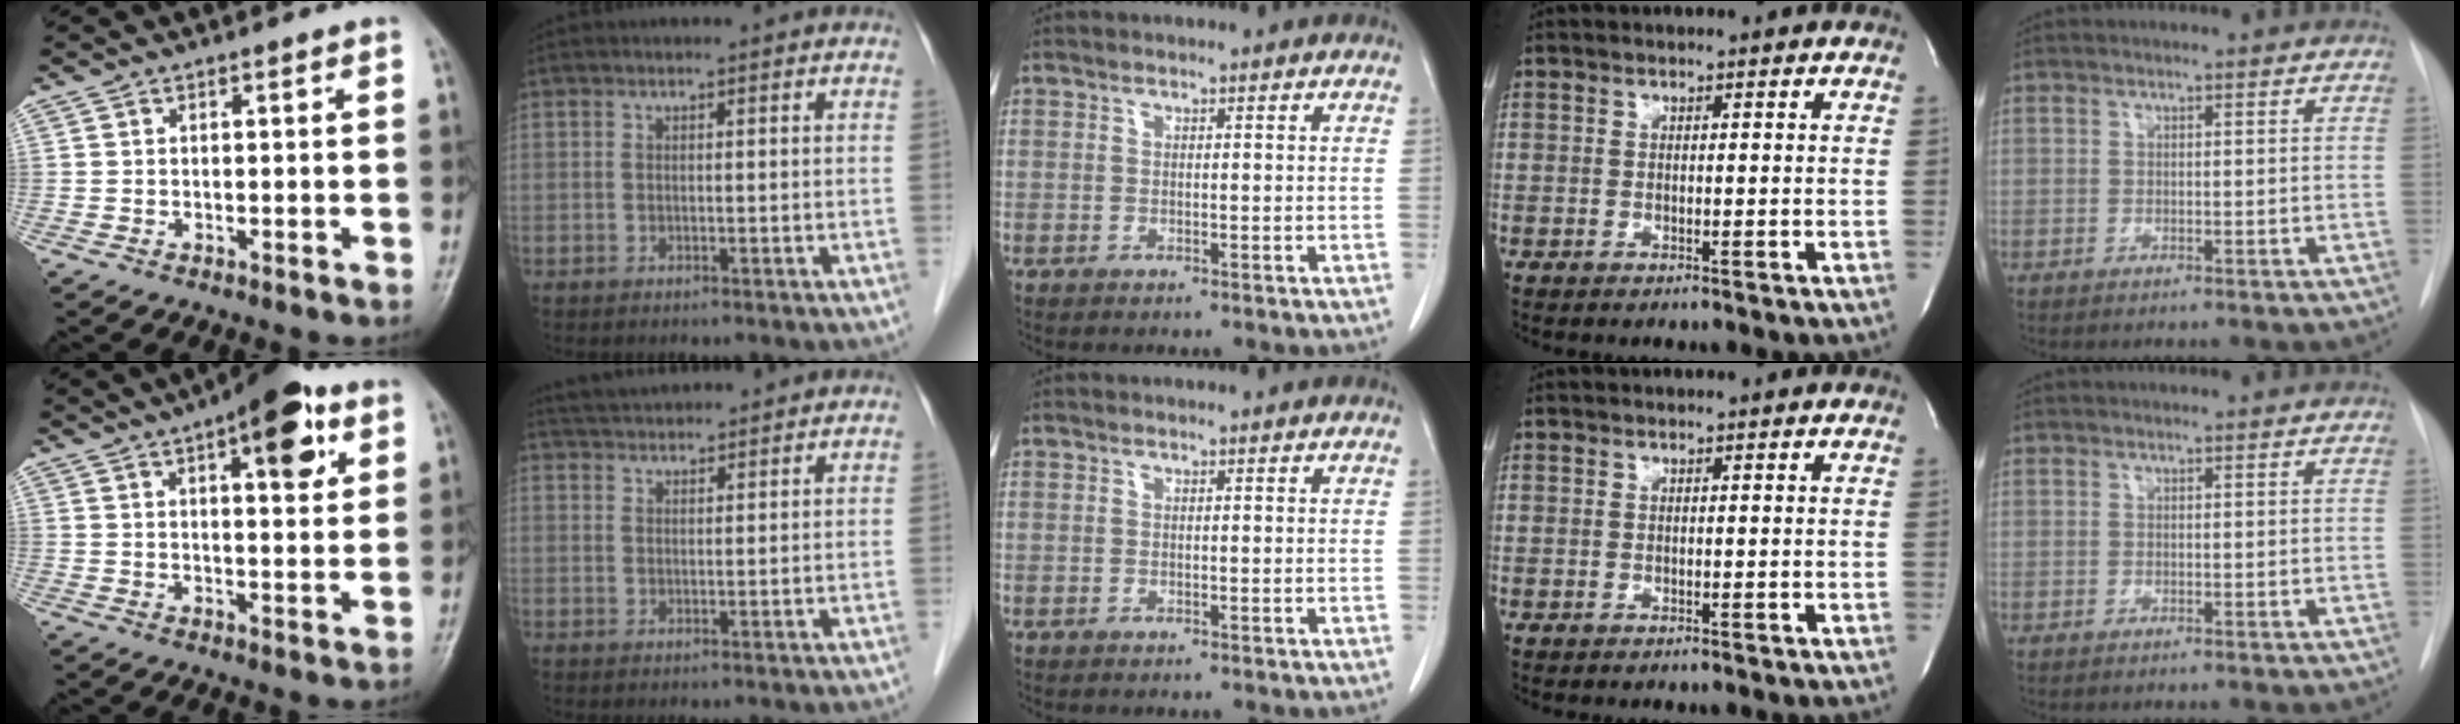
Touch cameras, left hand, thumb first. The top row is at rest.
{"thumb": {"total": 12.0, "force": [5.6, 4.5, 9.6], "torque": [-0.101, -0.013, 0.071]}, "index": {"total": 6.5, "force": [6.2, 0.9, 1.7], "torque": [-0.033, 0.037, 0.101]}}